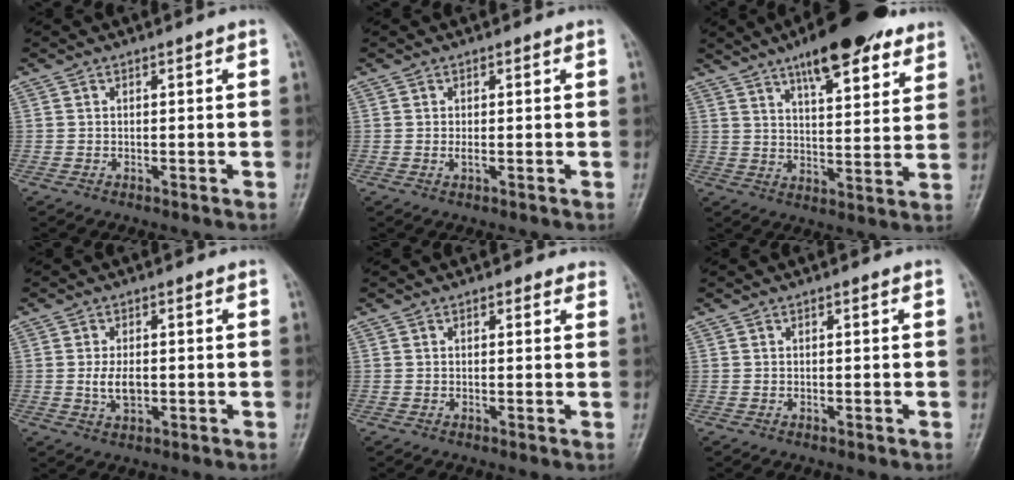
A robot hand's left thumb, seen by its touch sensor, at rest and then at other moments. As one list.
[{"total": 0.9, "force": [0.0, 0.4, 0.8], "torque": [-0.015, -0.003, -0.002]}, {"total": 16.5, "force": [10.6, 5.4, 11.4], "torque": [-0.132, -0.040, 0.157]}, {"total": 4.2, "force": [-0.2, 2.4, 3.4], "torque": [-0.061, -0.005, -0.002]}, {"total": 2.0, "force": [1.5, 1.2, 0.6], "torque": [0.011, -0.005, 0.009]}, {"total": 0.0}]